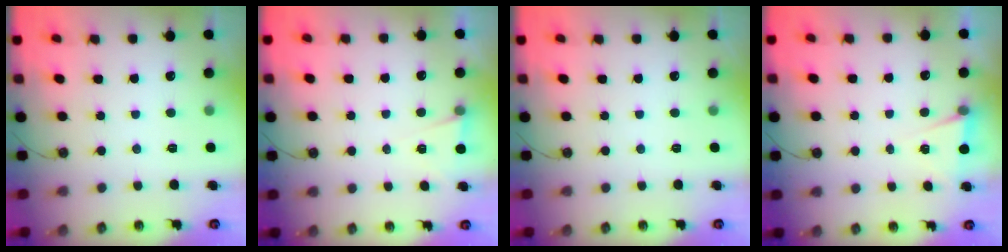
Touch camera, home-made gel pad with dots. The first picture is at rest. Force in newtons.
{"total": 4.9, "press": 2.1, "slide": 4.4}
{"total": 0.0}
{"total": 4.9, "press": 2.4, "slide": 4.3}